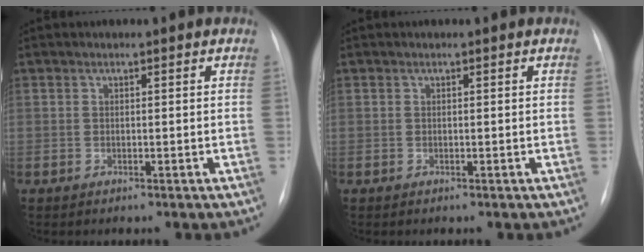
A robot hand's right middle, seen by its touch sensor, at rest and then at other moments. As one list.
[{"total": 0.0}]